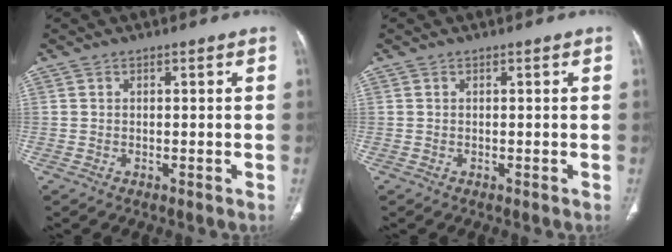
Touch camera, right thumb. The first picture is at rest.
{"total": 0.0}